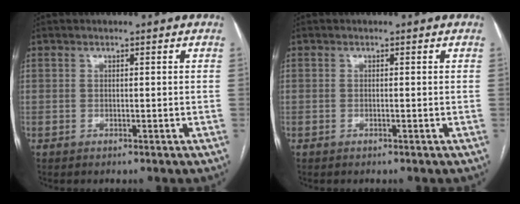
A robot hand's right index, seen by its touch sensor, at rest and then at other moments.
{"total": 0.0}